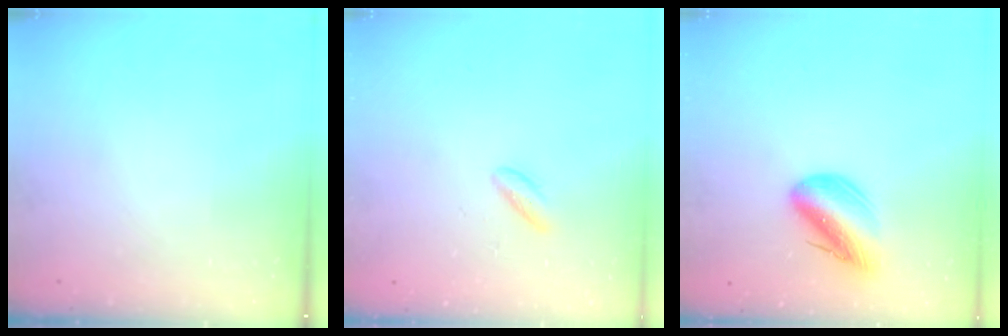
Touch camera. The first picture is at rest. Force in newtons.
{"total": 2.2, "press": 2.0, "slide": 0.9}
{"total": 11.5, "press": 11.2, "slide": 2.8}